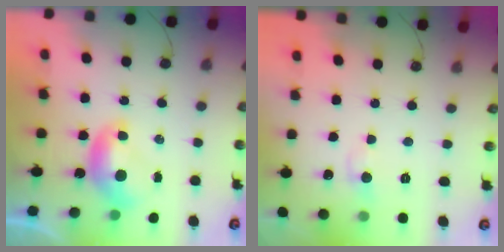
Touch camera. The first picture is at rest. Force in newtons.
{"total": 2.8, "press": 2.6, "slide": 0.9}